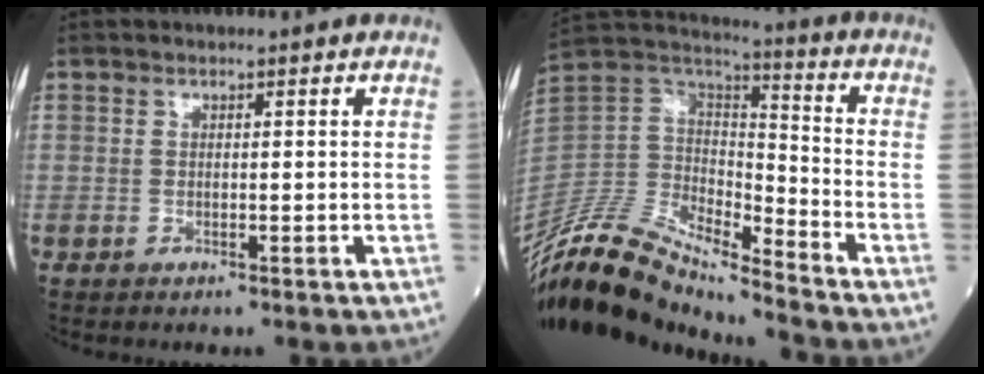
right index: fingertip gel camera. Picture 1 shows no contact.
{"total": 17.4, "force": [-15.8, 2.5, 6.8], "torque": [-0.135, 0.037, -0.305]}